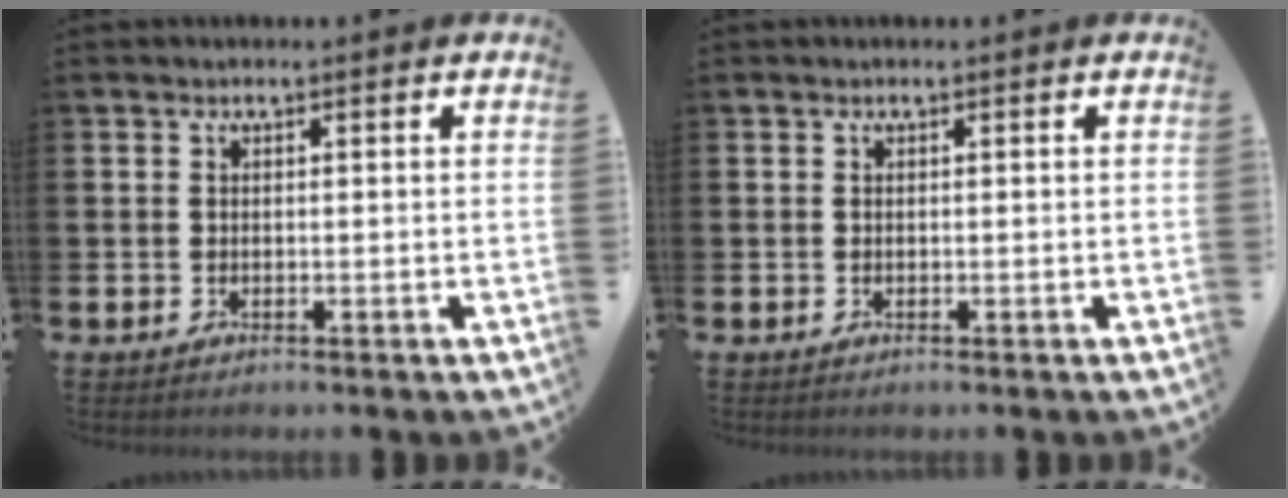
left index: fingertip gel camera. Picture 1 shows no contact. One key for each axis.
{"total": 0.0}